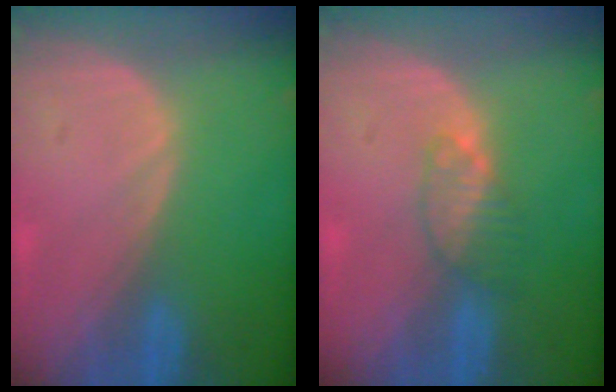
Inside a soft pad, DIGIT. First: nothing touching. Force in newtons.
{"total": 3.4, "press": 3.2, "slide": 0.9}